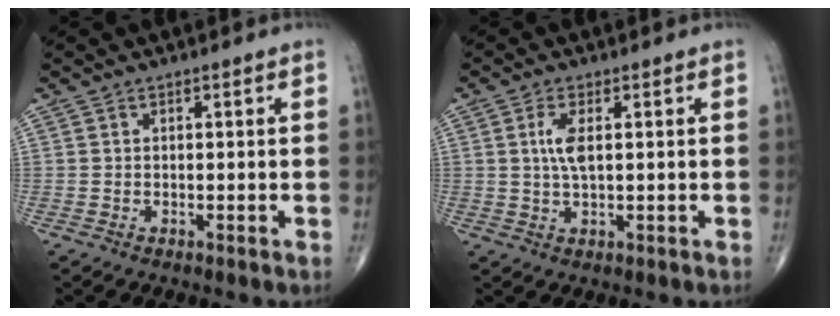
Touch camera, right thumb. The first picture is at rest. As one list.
[{"total": 4.1, "force": [0.8, 1.4, 3.7], "torque": [-0.081, 0.000, 0.015]}]